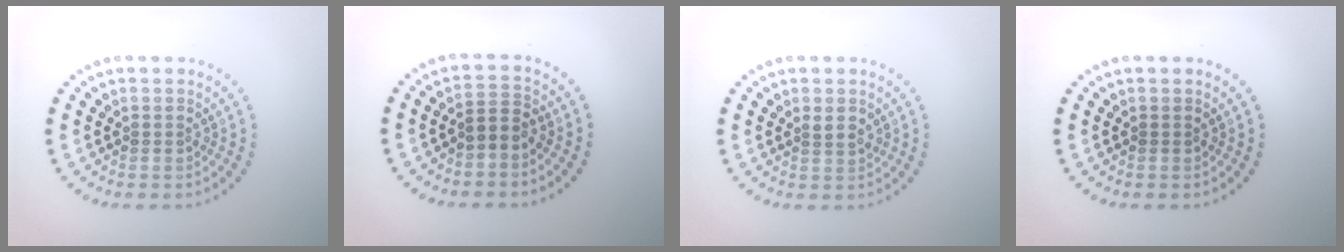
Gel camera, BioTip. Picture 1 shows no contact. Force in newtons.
{"total": 1.8, "press": 1.5, "slide": 1.1}
{"total": 1.4, "press": 1.2, "slide": 0.8}
{"total": 0.0}